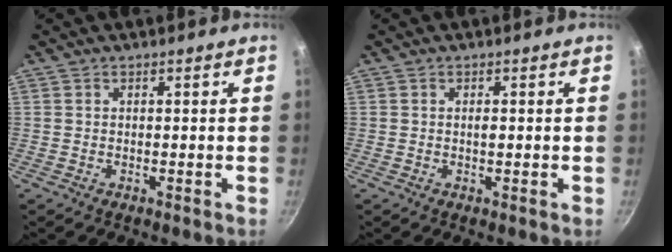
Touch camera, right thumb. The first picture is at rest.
{"total": 0.9, "force": [0.0, 0.3, 0.9], "torque": [-0.015, 0.001, -0.001]}